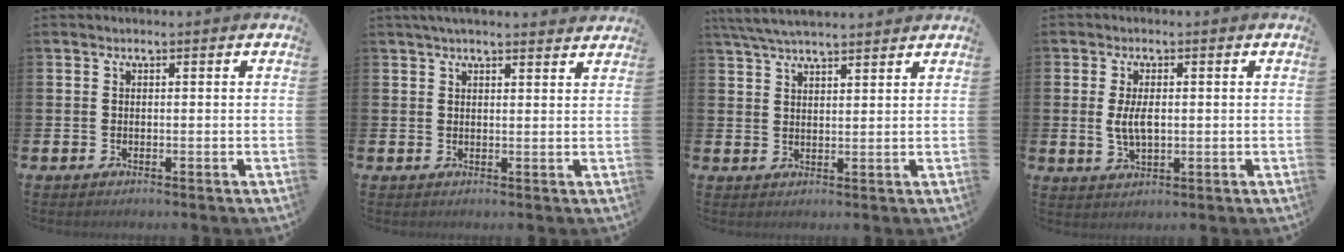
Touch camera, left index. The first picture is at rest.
{"total": 2.8, "force": [2.7, 0.2, 0.9], "torque": [-0.020, -0.005, 0.048]}
{"total": 5.1, "force": [4.7, 0.7, 1.7], "torque": [-0.050, -0.009, 0.089]}
{"total": 3.7, "force": [0.3, 1.8, 3.2], "torque": [-0.052, 0.002, 0.001]}